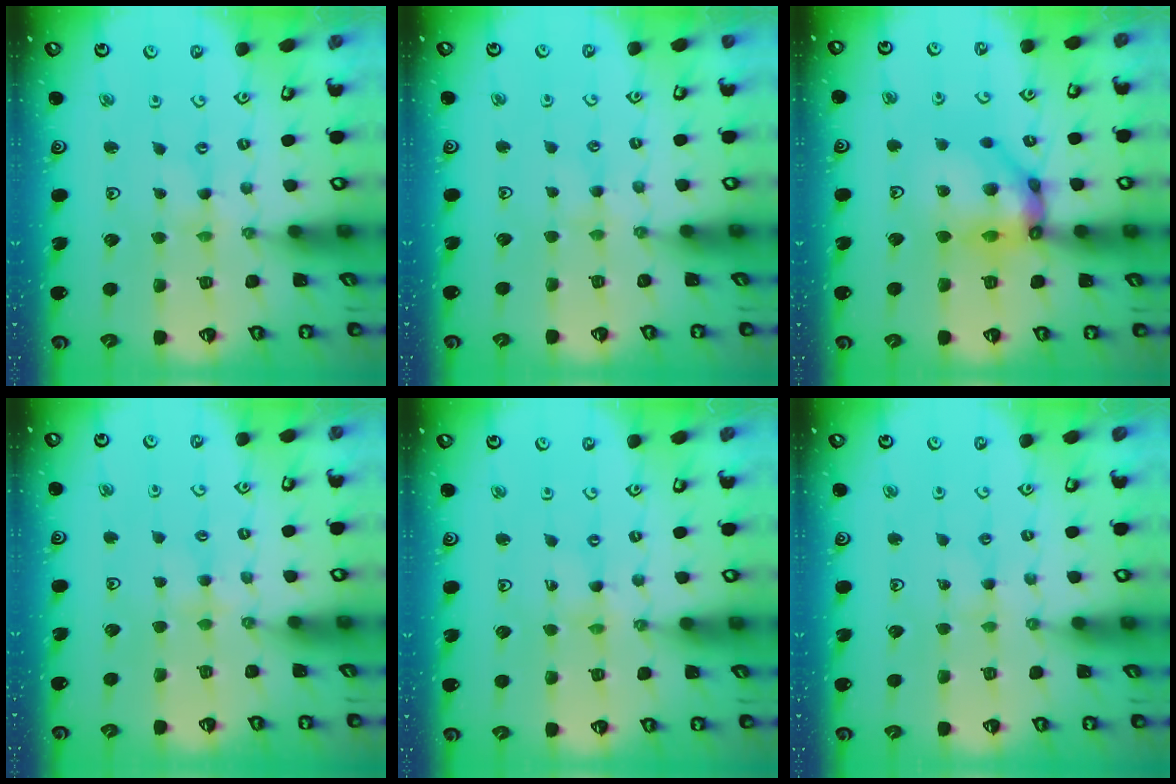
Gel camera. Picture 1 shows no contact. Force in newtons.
{"total": 2.0, "press": 1.9, "slide": 0.3}
{"total": 14.6, "press": 14.4, "slide": 2.0}
{"total": 2.7, "press": 2.6, "slide": 0.5}
{"total": 0.0}
{"total": 1.2, "press": 1.2, "slide": 0.2}